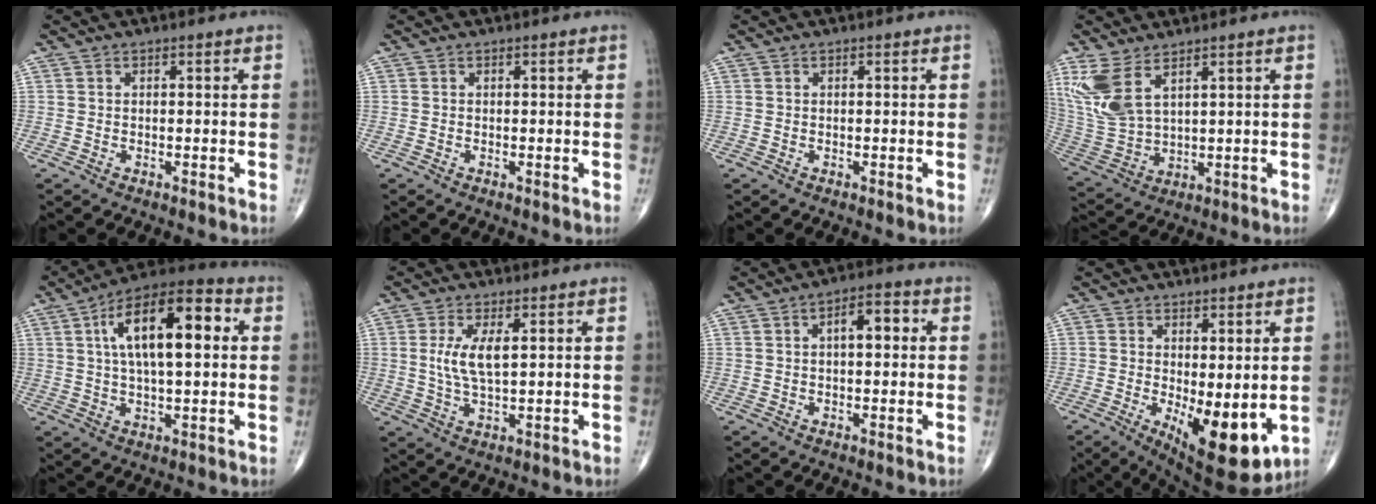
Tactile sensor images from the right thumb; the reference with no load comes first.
{"total": 0.0}
{"total": 0.0}
{"total": 10.6, "force": [5.8, 4.8, 7.5], "torque": [-0.174, -0.021, 0.138]}
{"total": 17.3, "force": [3.8, 7.0, 15.4], "torque": [-0.242, 0.021, 0.054]}
{"total": 6.1, "force": [1.4, 2.2, 5.6], "torque": [-0.119, -0.010, 0.030]}
{"total": 5.5, "force": [1.1, 2.6, 4.8], "torque": [-0.063, 0.015, 0.011]}
{"total": 11.6, "force": [-1.9, 4.6, 10.5], "torque": [-0.141, -0.027, -0.012]}